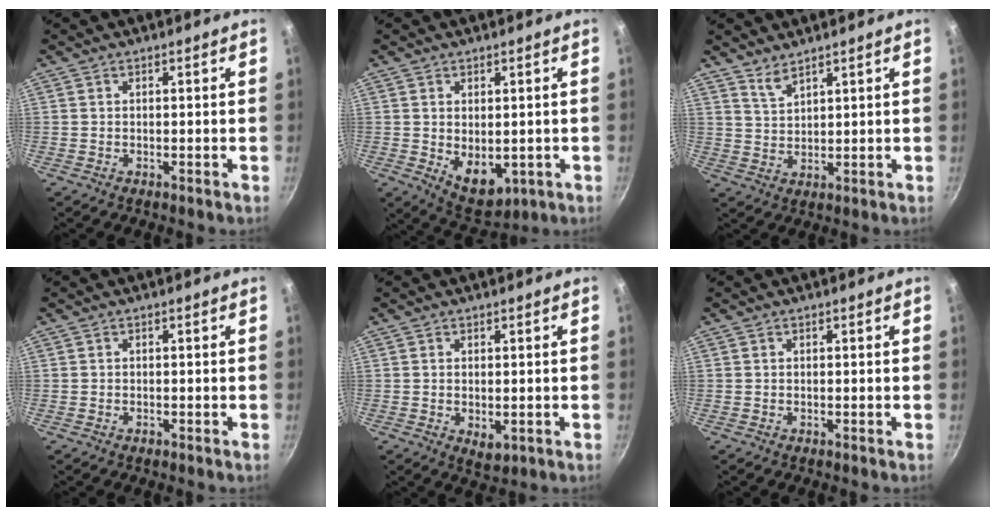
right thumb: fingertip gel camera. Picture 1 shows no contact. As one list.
[{"total": 7.8, "force": [-0.4, 5.1, 5.9], "torque": [-0.072, -0.017, 0.013]}, {"total": 3.4, "force": [2.9, 1.0, 1.5], "torque": [-0.030, -0.021, 0.062]}, {"total": 0.6, "force": [-0.3, 0.4, 0.2], "torque": [-0.003, 0.004, -0.006]}, {"total": 3.6, "force": [-0.4, 2.1, 2.8], "torque": [-0.042, -0.012, -0.003]}, {"total": 0.0}]